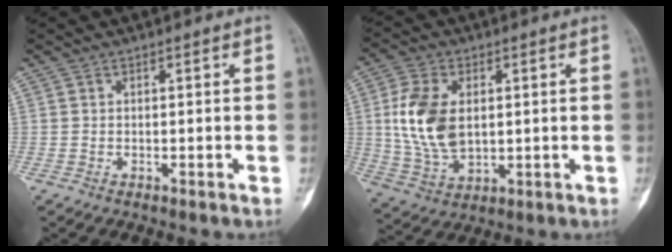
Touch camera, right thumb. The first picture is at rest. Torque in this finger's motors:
{"motor_torque": [1.16, 1.55, 1.26, 0.16, 0.14]}